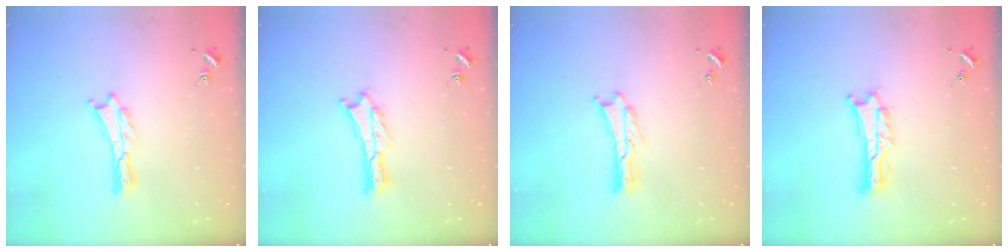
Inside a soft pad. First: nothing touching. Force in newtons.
{"total": 0.6, "press": 0.6, "slide": 0.2}
{"total": 0.0}
{"total": 2.0, "press": 2.0, "slide": 0.3}